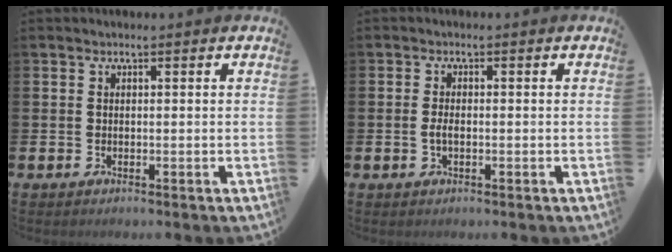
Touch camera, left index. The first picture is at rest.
{"total": 1.6, "force": [-0.3, 0.7, 1.4], "torque": [-0.021, -0.001, -0.008]}